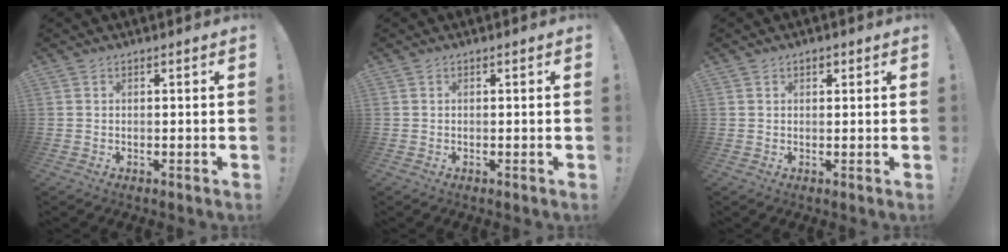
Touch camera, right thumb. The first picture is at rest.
{"total": 0.0}
{"total": 1.2, "force": [0.6, 0.8, 0.5], "torque": [0.001, -0.003, 0.009]}